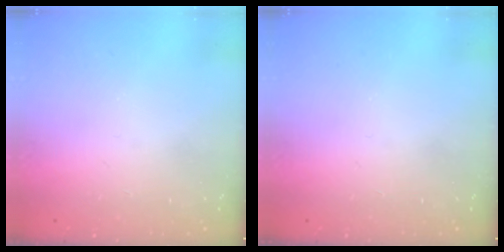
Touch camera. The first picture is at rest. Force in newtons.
{"total": 0.0}